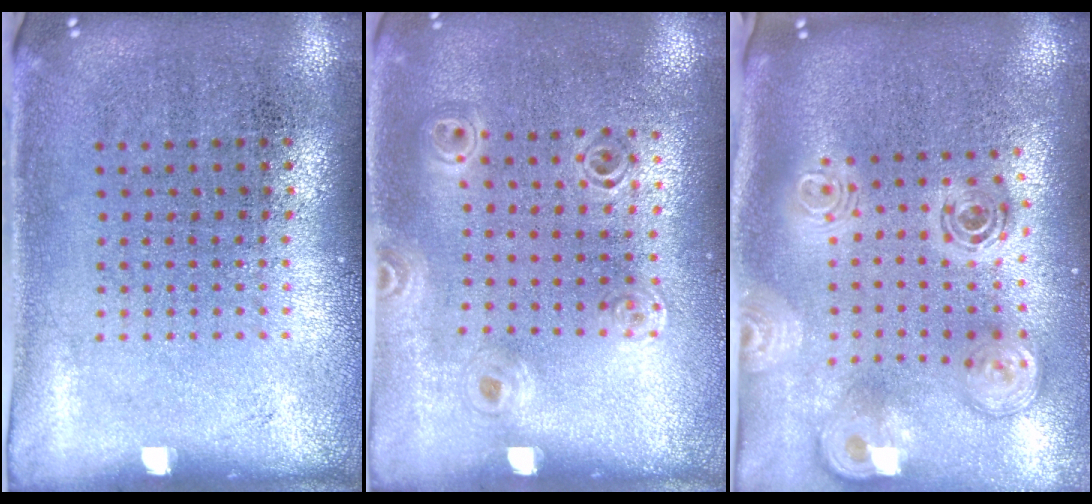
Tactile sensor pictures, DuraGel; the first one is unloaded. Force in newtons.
{"total": 1.1, "press": 1.1, "slide": 0.2}
{"total": 2.8, "press": 2.0, "slide": 2.0}